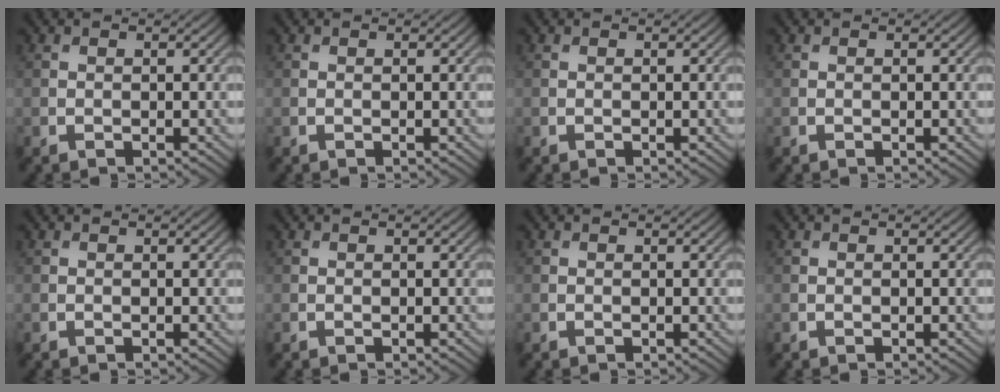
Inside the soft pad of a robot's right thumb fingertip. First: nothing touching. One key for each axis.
{"total": 0.0}
{"total": 0.0}
{"total": 0.0}
{"total": 0.0}
{"total": 0.0}
{"total": 0.0}
{"total": 0.0}